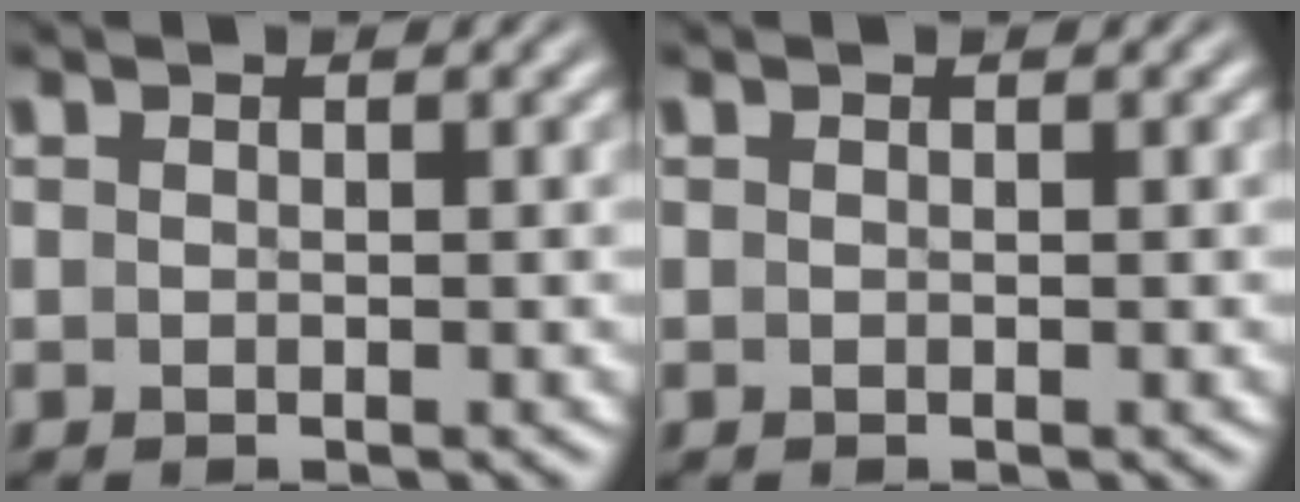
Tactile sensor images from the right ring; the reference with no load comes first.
{"total": 0.0}